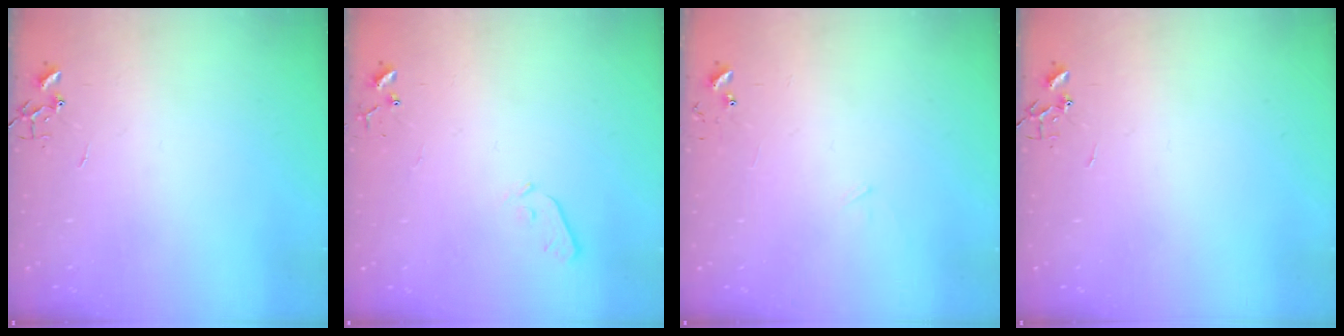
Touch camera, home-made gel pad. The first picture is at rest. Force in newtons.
{"total": 3.6, "press": 3.6, "slide": 0.6}
{"total": 5.8, "press": 5.8, "slide": 0.5}
{"total": 0.0}